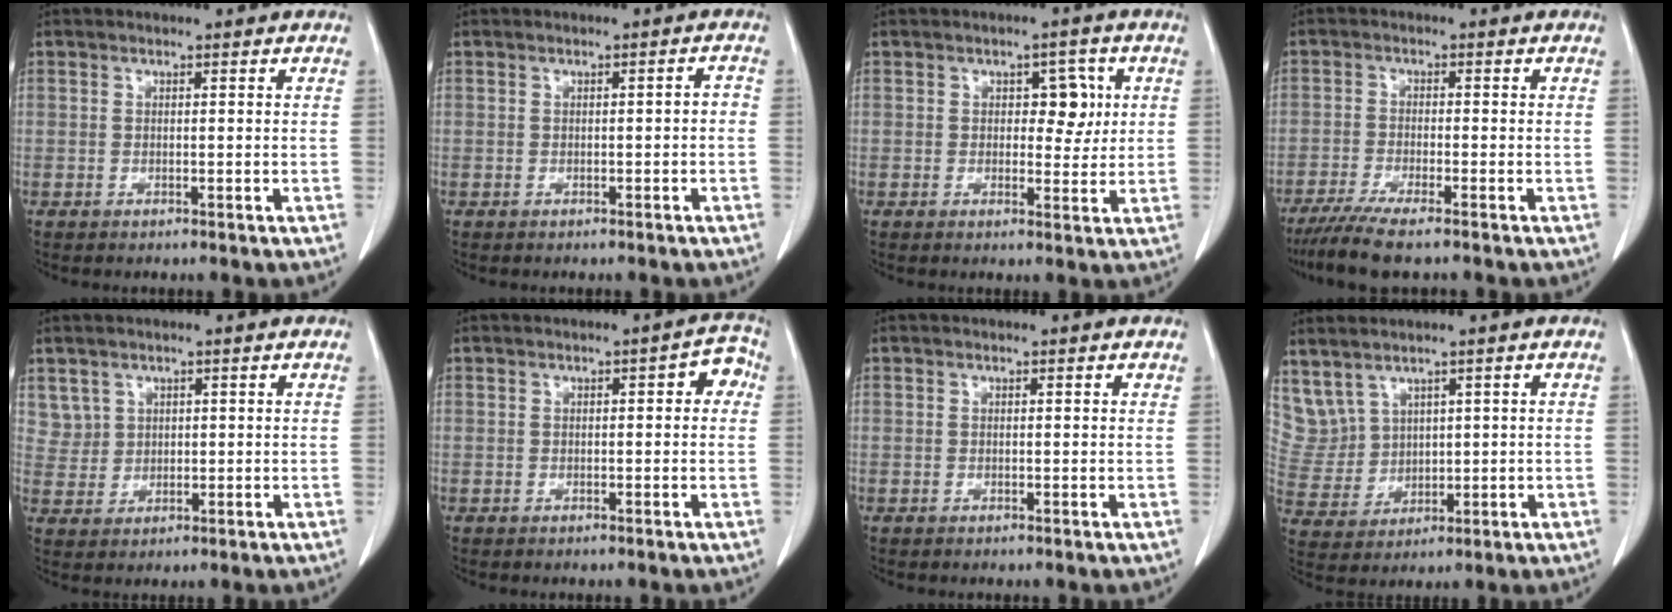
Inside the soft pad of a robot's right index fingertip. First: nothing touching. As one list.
[{"total": 1.2, "force": [-0.4, 0.3, 1.1], "torque": [-0.011, 0.003, -0.006]}, {"total": 4.5, "force": [1.1, 2.5, 3.6], "torque": [-0.041, 0.008, 0.016]}, {"total": 6.7, "force": [-5.3, 0.1, 4.1], "torque": [-0.069, -0.019, -0.092]}, {"total": 3.4, "force": [1.9, 2.8, -0.1], "torque": [0.013, 0.004, 0.038]}, {"total": 3.3, "force": [0.5, 1.3, 3.0], "torque": [-0.026, 0.018, 0.000]}, {"total": 0.0}, {"total": 1.2, "force": [0.9, 0.8, 0.1], "torque": [0.001, 0.003, 0.021]}]